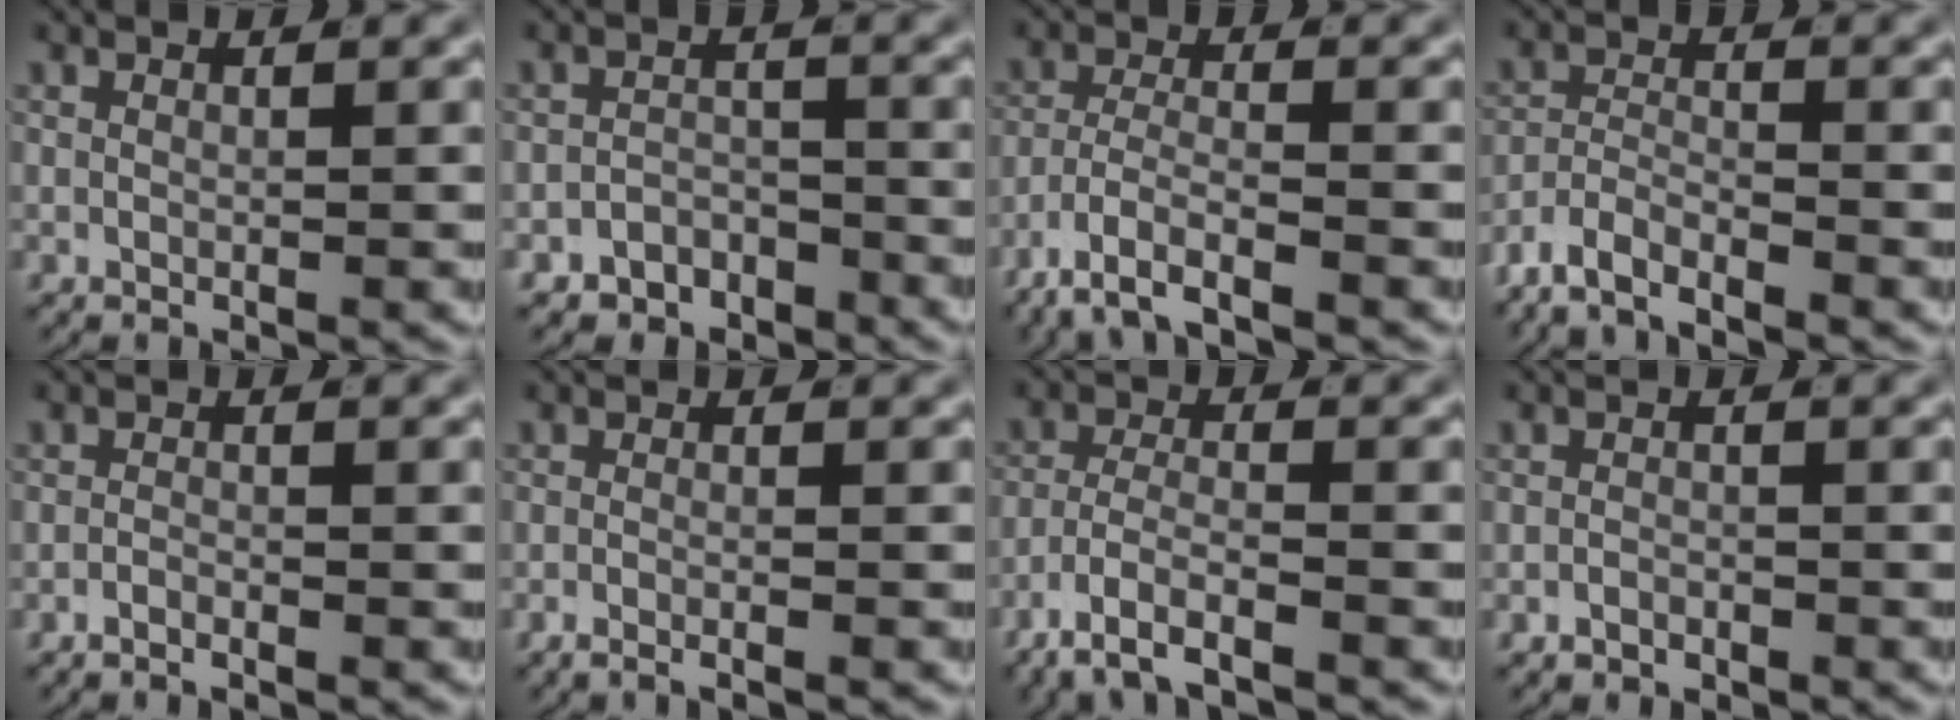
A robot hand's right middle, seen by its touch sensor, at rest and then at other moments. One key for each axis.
{"total": 4.3, "fx": -3.7, "fy": 2.1, "fz": 0.3, "tx": 0.017, "ty": -0.005, "tz": -0.068}
{"total": 5.2, "fx": -3.9, "fy": 1.5, "fz": 3.1, "tx": -0.062, "ty": -0.015, "tz": -0.063}
{"total": 4.5, "fx": -3.6, "fy": 1.8, "fz": 1.8, "tx": -0.032, "ty": -0.006, "tz": -0.070}
{"total": 1.3, "fx": -1.3, "fy": 0.1, "fz": 0.4, "tx": -0.008, "ty": -0.003, "tz": -0.026}
{"total": 2.1, "fx": -1.8, "fy": 0.3, "fz": 1.0, "tx": -0.020, "ty": 0.001, "tz": -0.035}
{"total": 4.7, "fx": -3.6, "fy": 1.4, "fz": 2.7, "tx": -0.053, "ty": -0.011, "tz": -0.060}
{"total": 0.9, "fx": -0.9, "fy": 0.2, "fz": 0.1, "tx": 0.000, "ty": -0.003, "tz": -0.014}